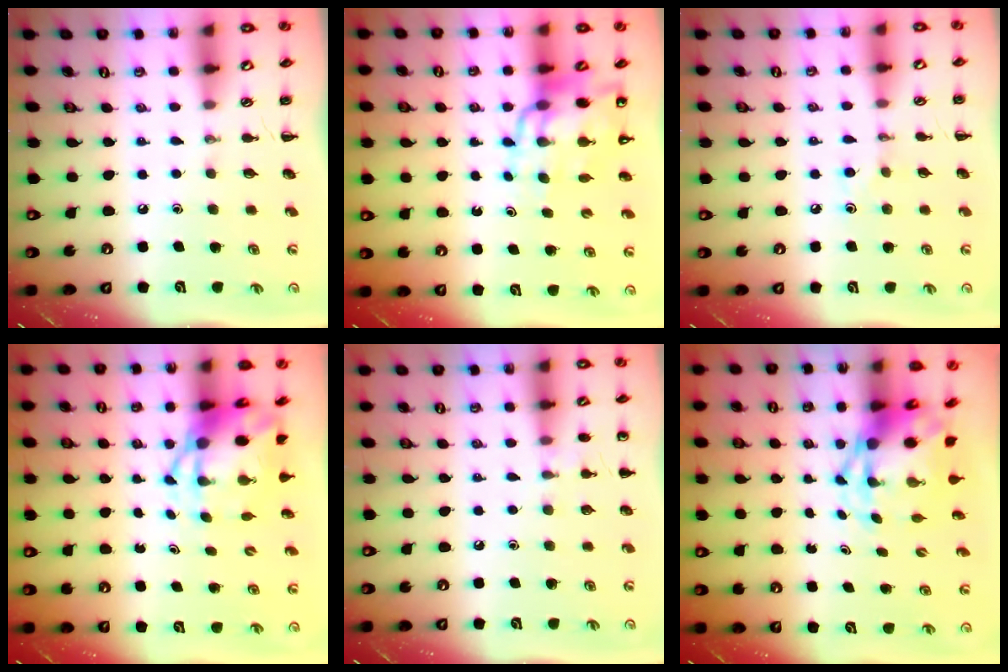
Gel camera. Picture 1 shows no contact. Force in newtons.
{"total": 14.5, "press": 13.9, "slide": 4.1}
{"total": 3.9, "press": 3.8, "slide": 1.1}
{"total": 6.0, "press": 5.8, "slide": 1.7}
{"total": 5.8, "press": 5.5, "slide": 1.8}
{"total": 4.9, "press": 4.7, "slide": 1.3}